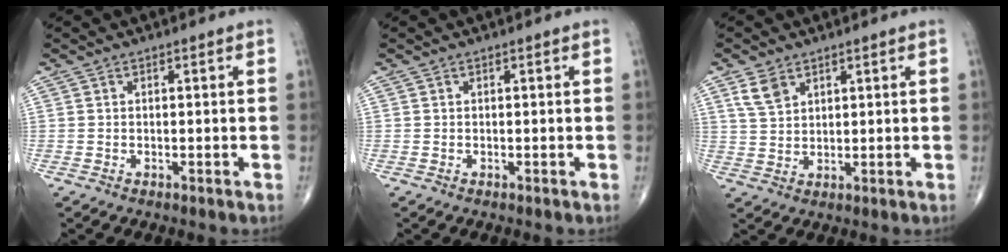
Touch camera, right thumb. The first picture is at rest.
{"total": 0.0}
{"total": 4.6, "force": [2.7, 2.8, 2.4], "torque": [-0.040, -0.009, 0.060]}